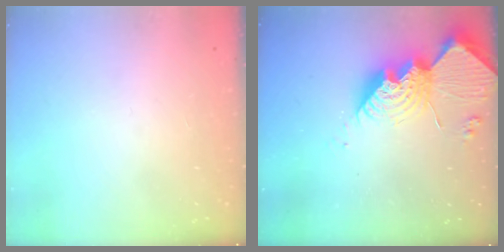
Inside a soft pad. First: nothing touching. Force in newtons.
{"total": 19.5, "press": 19.4, "slide": 1.7}